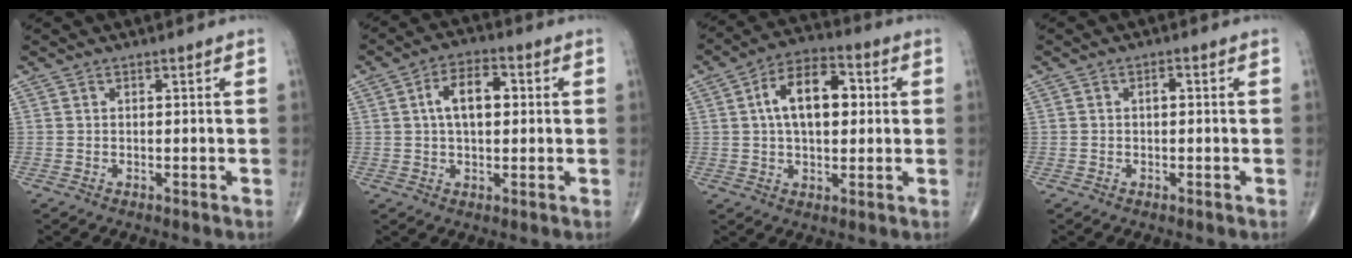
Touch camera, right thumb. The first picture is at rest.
{"total": 8.4, "force": [1.4, 4.5, 6.9], "torque": [-0.110, 0.016, 0.020]}
{"total": 13.1, "force": [2.2, 7.3, 10.6], "torque": [-0.160, 0.019, 0.031]}
{"total": 1.2, "force": [0.0, 0.6, 1.0], "torque": [-0.015, 0.003, -0.002]}